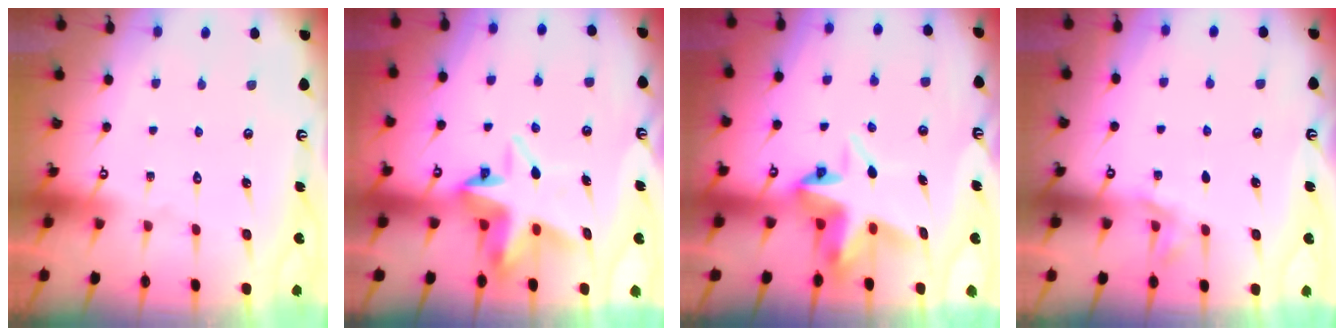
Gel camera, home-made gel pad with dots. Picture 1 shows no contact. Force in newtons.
{"total": 7.7, "press": 7.6, "slide": 1.2}
{"total": 7.3, "press": 7.1, "slide": 1.7}
{"total": 3.5, "press": 2.7, "slide": 2.2}